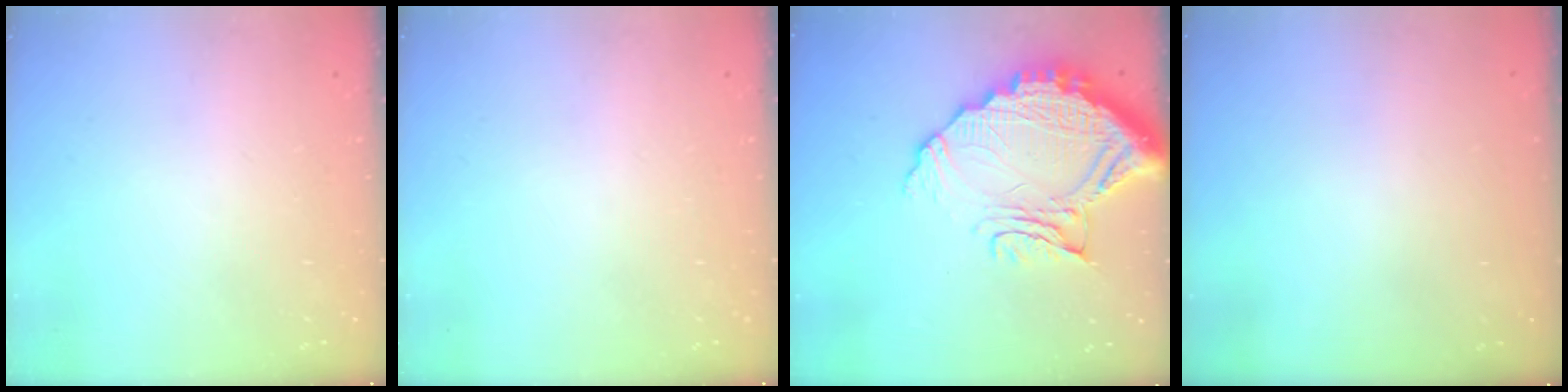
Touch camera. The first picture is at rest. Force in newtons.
{"total": 0.0}
{"total": 17.4, "press": 17.4, "slide": 1.5}
{"total": 2.9, "press": 2.9, "slide": 0.1}